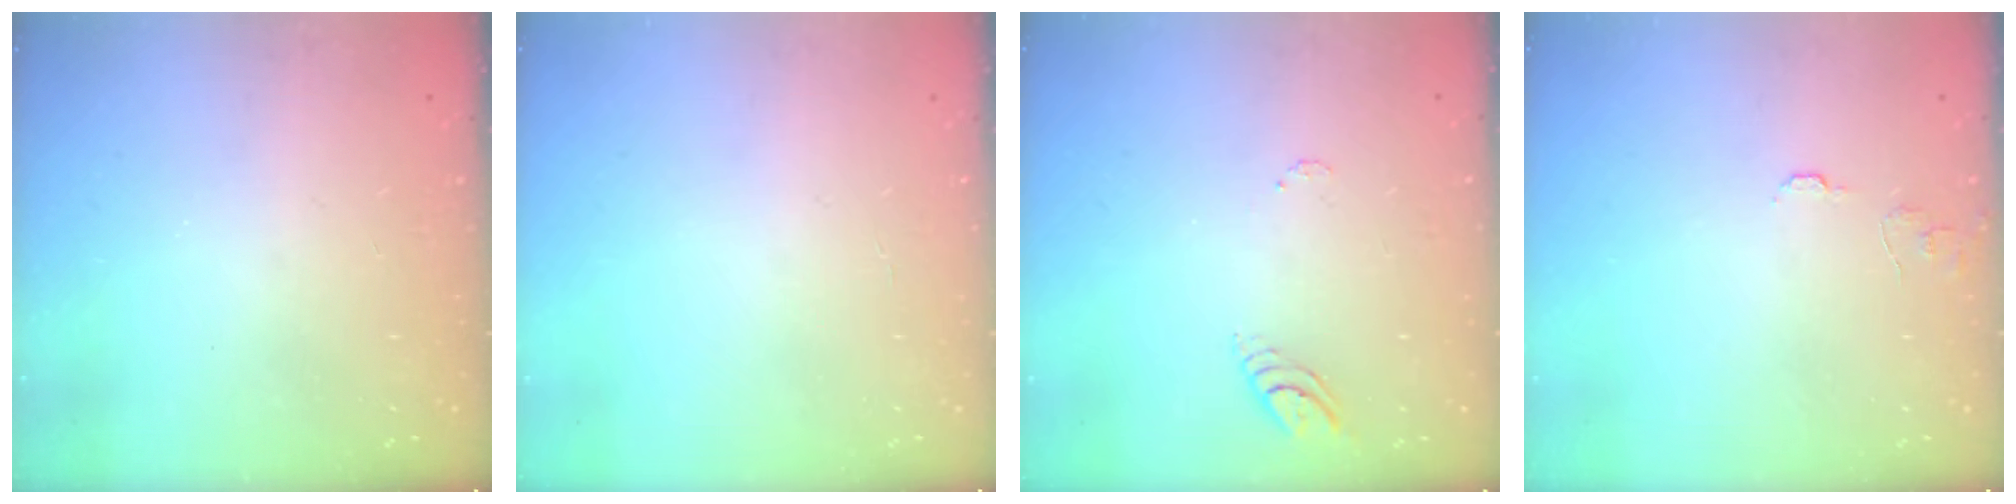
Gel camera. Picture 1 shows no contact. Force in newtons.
{"total": 2.2, "press": 2.2, "slide": 0.2}
{"total": 3.4, "press": 3.4, "slide": 0.4}
{"total": 5.4, "press": 5.4, "slide": 0.3}